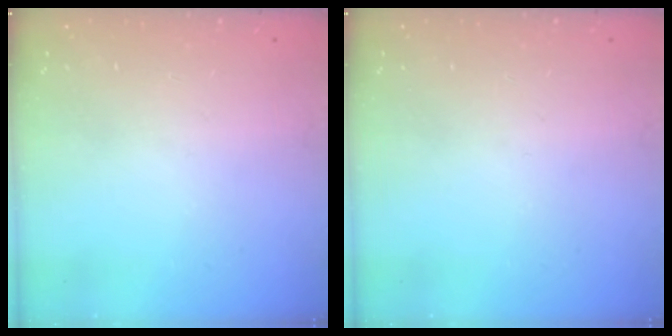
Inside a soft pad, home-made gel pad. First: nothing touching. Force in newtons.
{"total": 0.0}